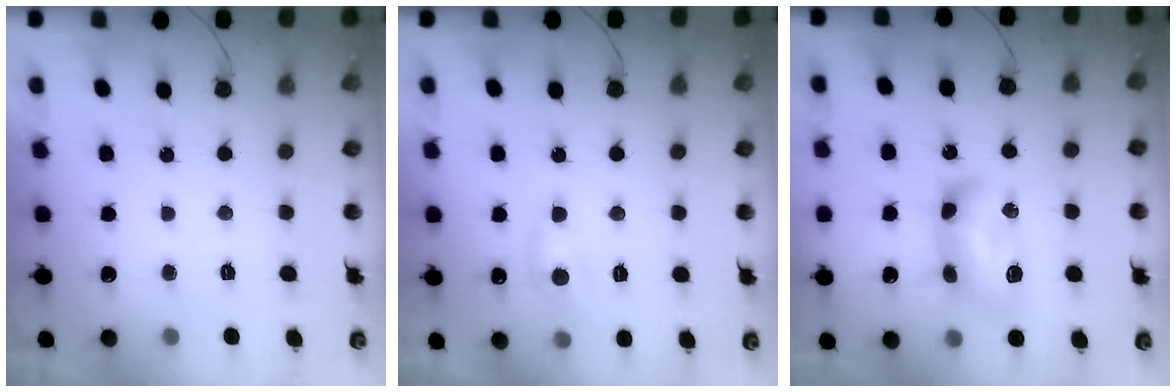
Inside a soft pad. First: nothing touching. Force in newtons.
{"total": 5.1, "press": 5.1, "slide": 0.7}
{"total": 10.5, "press": 10.4, "slide": 0.6}